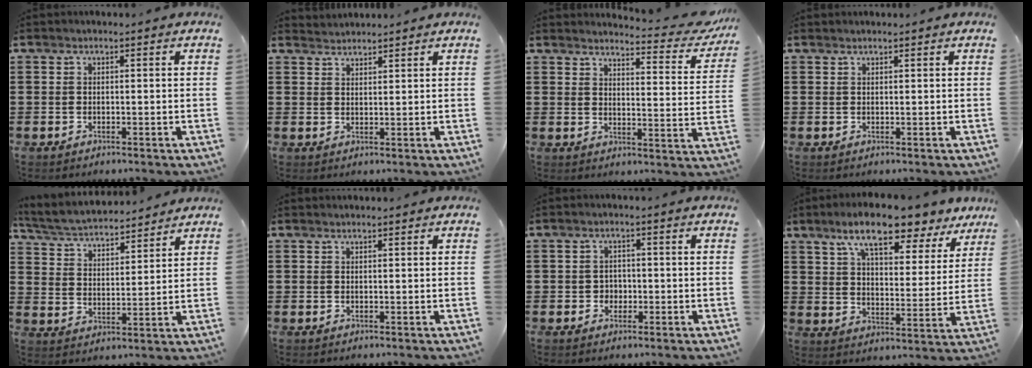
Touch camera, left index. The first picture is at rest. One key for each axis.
{"total": 1.8, "fx": 1.7, "fy": 0.1, "fz": -0.4, "tx": 0.003, "ty": 0.002, "tz": 0.036}
{"total": 4.3, "fx": 4.0, "fy": 0.1, "fz": 1.6, "tx": -0.027, "ty": -0.034, "tz": 0.062}
{"total": 0.6, "fx": 0.6, "fy": 0.1, "fz": 0.1, "tx": -0.003, "ty": 0.000, "tz": 0.013}
{"total": 4.7, "fx": 4.5, "fy": 0.4, "fz": 1.0, "tx": -0.044, "ty": -0.028, "tz": 0.075}
{"total": 0.6, "fx": 0.6, "fy": 0.1, "fz": 0.1, "tx": -0.003, "ty": 0.000, "tz": 0.012}
{"total": 1.8, "fx": -0.3, "fy": 1.7, "fz": 0.6, "tx": -0.017, "ty": 0.004, "tz": -0.010}
{"total": 10.5, "fx": 8.4, "fy": 1.9, "fz": 6.0, "tx": -0.122, "ty": -0.031, "tz": 0.141}